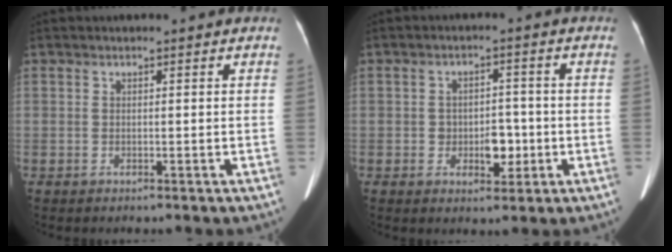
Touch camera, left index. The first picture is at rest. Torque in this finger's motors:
{"motor_torque": [0.14, -0.08, 0.07, 0.04]}